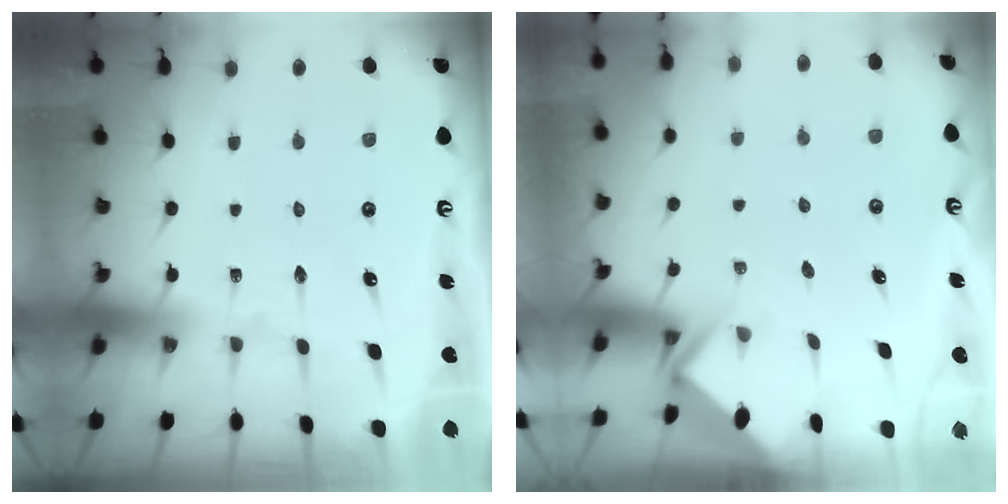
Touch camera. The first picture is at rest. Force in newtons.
{"total": 2.6, "press": 2.6, "slide": 0.2}